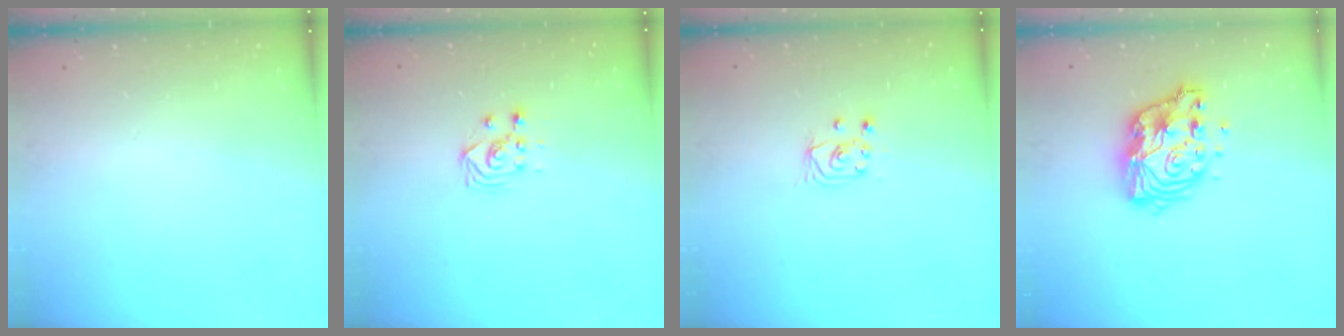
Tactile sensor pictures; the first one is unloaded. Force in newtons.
{"total": 3.5, "press": 3.5, "slide": 0.2}
{"total": 3.0, "press": 3.0, "slide": 0.3}
{"total": 12.4, "press": 12.3, "slide": 1.1}